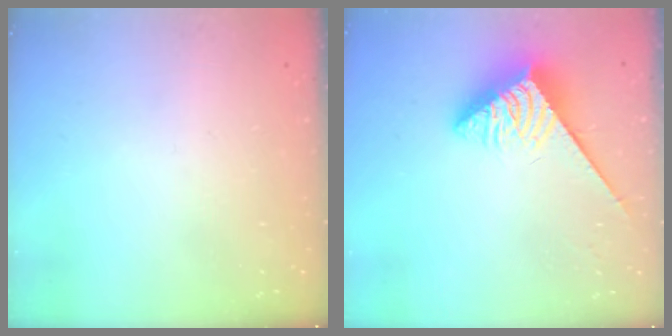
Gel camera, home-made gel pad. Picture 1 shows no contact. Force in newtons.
{"total": 3.8, "press": 3.8, "slide": 0.4}